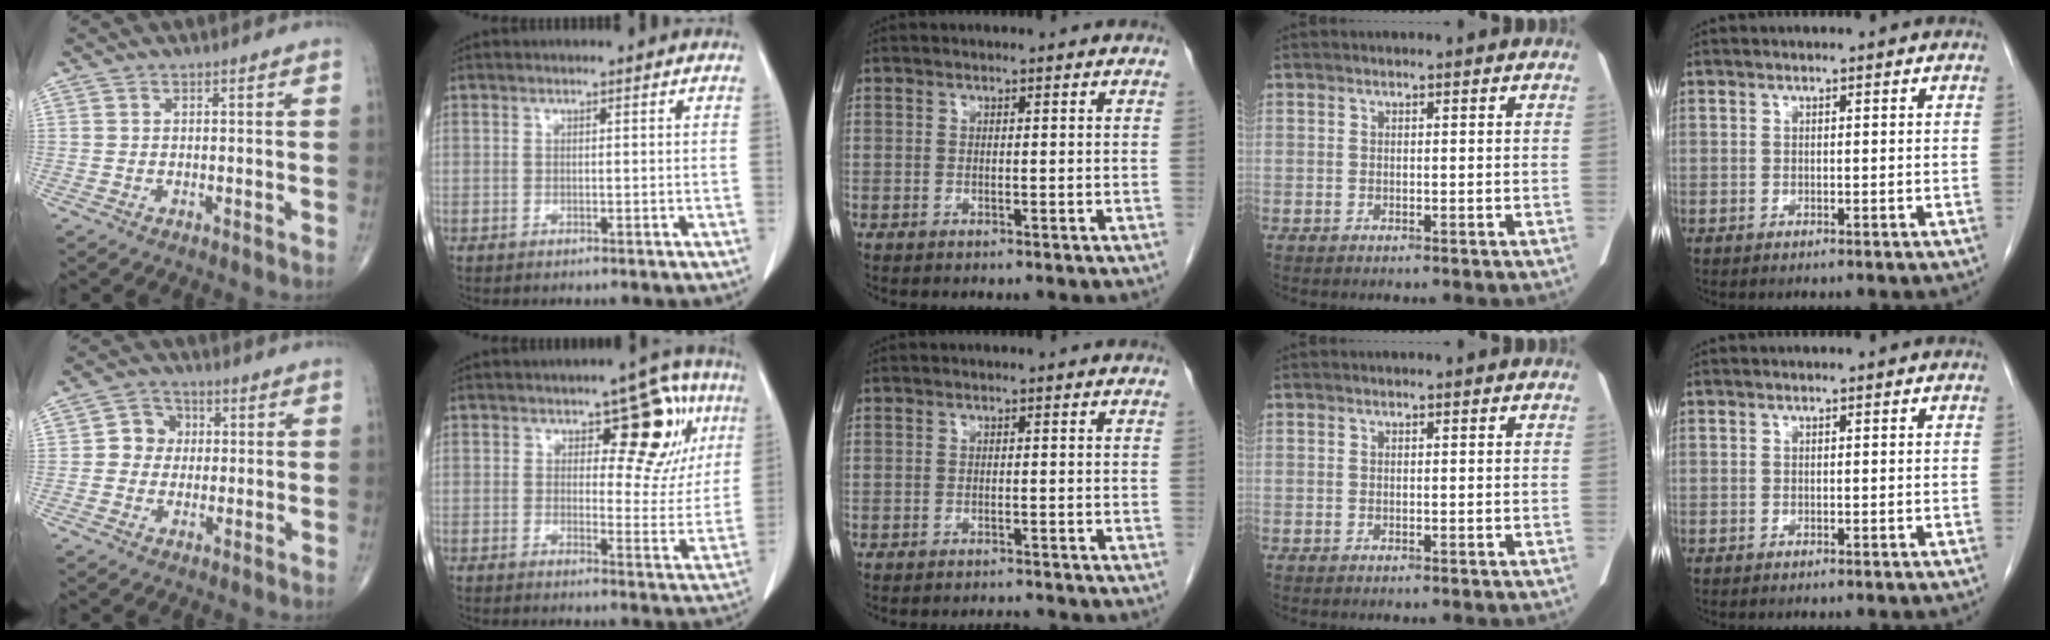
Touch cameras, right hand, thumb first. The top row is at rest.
{"thumb": {"total": 5.6, "force": [0.5, 5.1, 2.2], "torque": [-0.005, 0.009, -0.003]}, "index": {"total": 10.9, "force": [4.5, 5.5, 8.3], "torque": [-0.082, 0.020, 0.057]}, "middle": {"total": 1.8, "force": [-1.8, -0.3, 0.0], "torque": [-0.002, -0.010, -0.024]}}